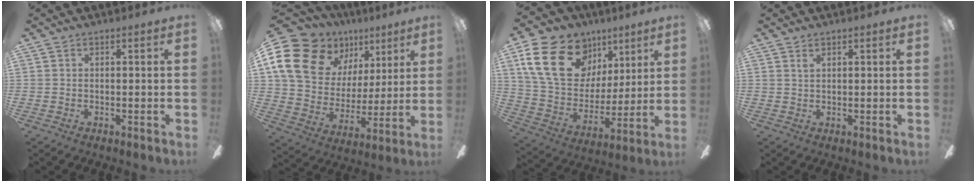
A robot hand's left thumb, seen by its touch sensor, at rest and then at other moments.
{"total": 20.2, "force": [11.3, 13.9, 9.3], "torque": [-0.183, -0.055, 0.224]}
{"total": 22.7, "force": [10.4, 16.1, 12.0], "torque": [-0.221, -0.033, 0.198]}
{"total": 1.2, "force": [0.9, 0.5, 0.6], "torque": [-0.014, 0.001, 0.016]}